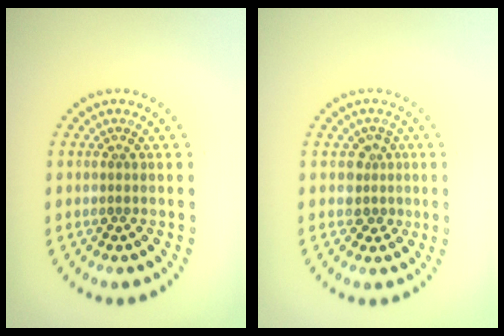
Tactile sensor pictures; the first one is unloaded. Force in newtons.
{"total": 2.1, "press": 1.7, "slide": 1.3}